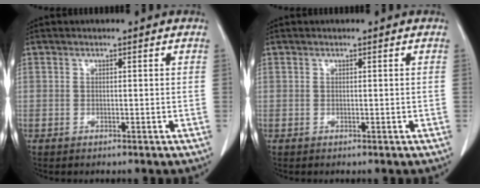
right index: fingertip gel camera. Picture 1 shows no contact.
{"total": 0.0}